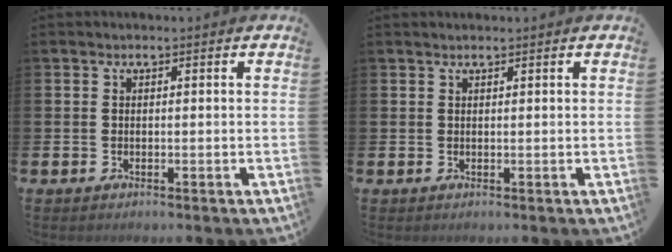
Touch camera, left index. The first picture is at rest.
{"total": 0.6, "force": [0.6, 0.0, 0.2], "torque": [-0.003, 0.000, 0.011]}